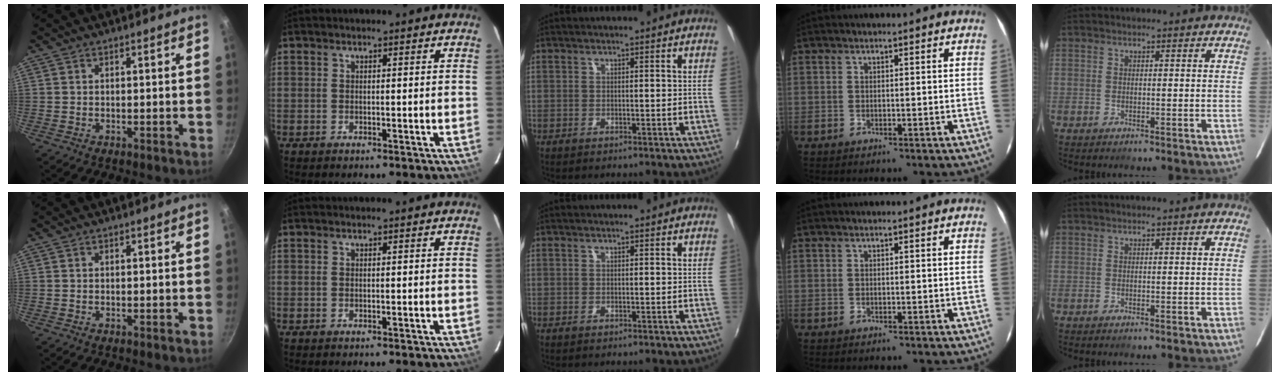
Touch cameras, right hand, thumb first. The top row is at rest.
{}